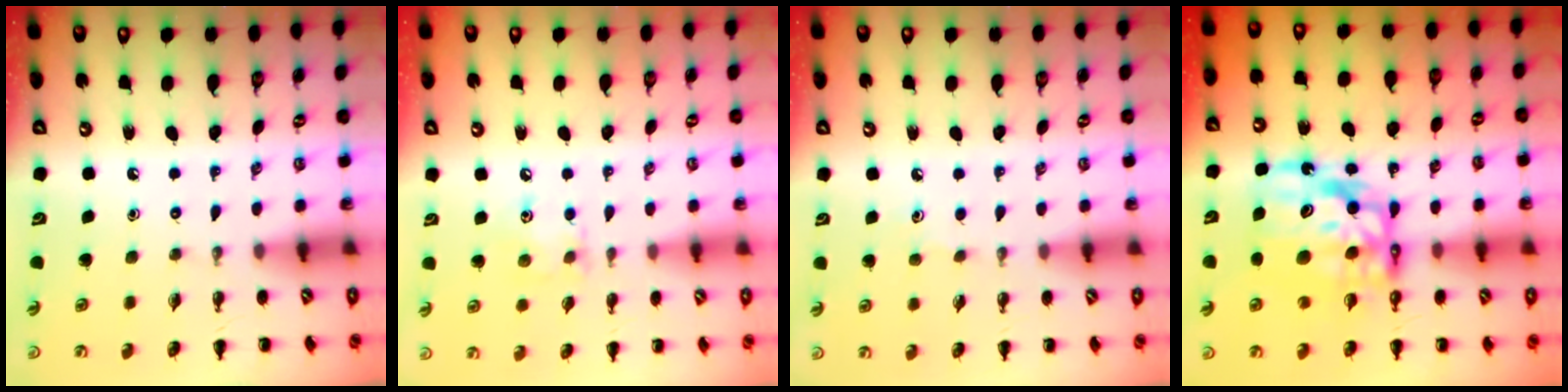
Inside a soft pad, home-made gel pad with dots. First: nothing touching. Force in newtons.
{"total": 6.6, "press": 6.6, "slide": 1.1}
{"total": 3.9, "press": 3.7, "slide": 1.4}
{"total": 14.0, "press": 13.5, "slide": 3.8}